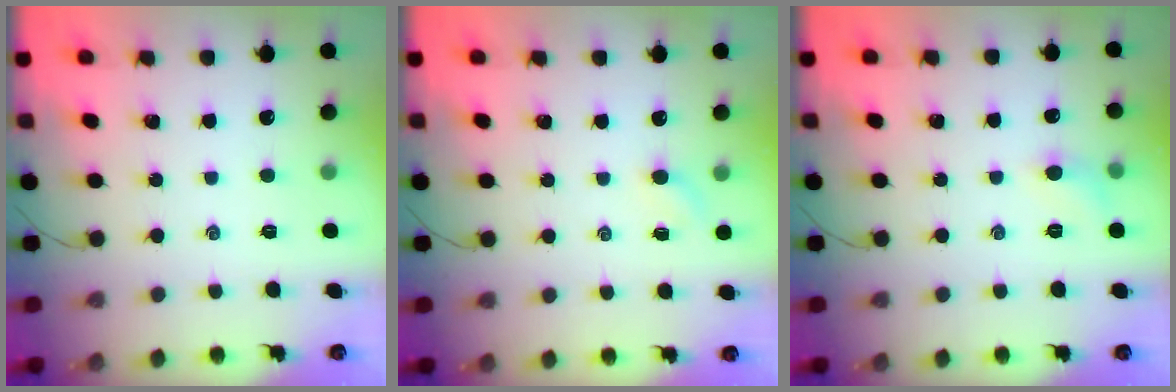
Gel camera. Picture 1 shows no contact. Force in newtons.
{"total": 2.4, "press": 2.3, "slide": 0.8}
{"total": 5.1, "press": 4.8, "slide": 1.6}